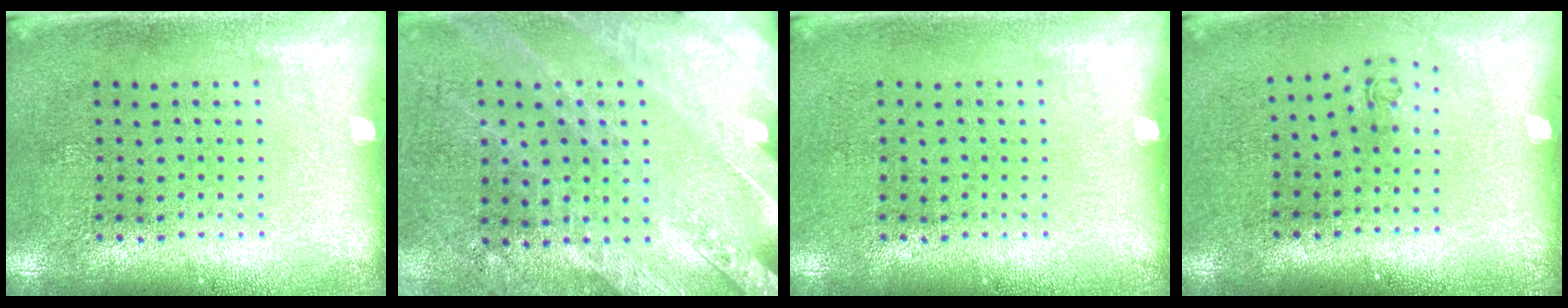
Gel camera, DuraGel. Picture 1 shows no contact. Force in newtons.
{"total": 2.4, "press": 2.4, "slide": 0.6}
{"total": 0.0}
{"total": 0.7, "press": 0.3, "slide": 0.6}